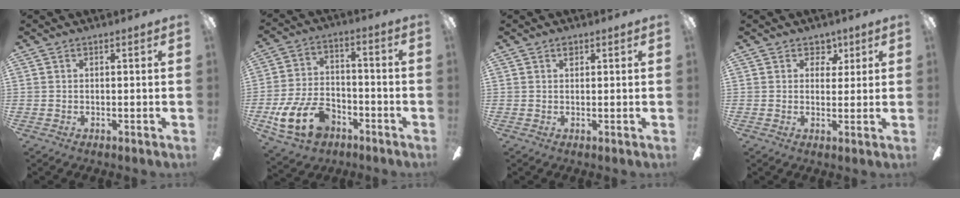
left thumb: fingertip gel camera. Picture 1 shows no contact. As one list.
[{"total": 16.7, "force": [-8.3, 10.1, 10.4], "torque": [-0.216, 0.051, -0.142]}, {"total": 1.1, "force": [0.7, 0.6, 0.5], "torque": [-0.004, -0.001, 0.011]}, {"total": 4.1, "force": [2.3, 3.1, 1.4], "torque": [-0.005, -0.009, 0.036]}]